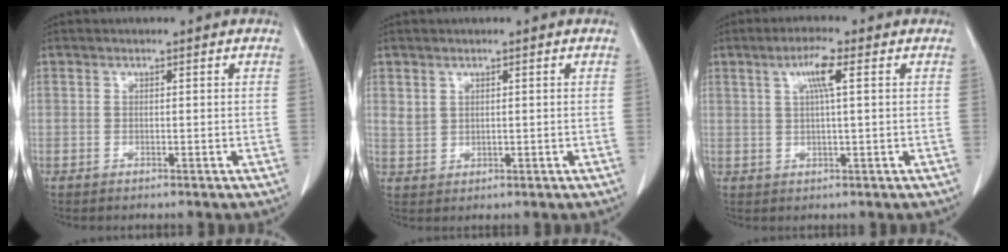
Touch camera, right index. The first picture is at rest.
{"total": 1.9, "force": [0.9, 1.5, 0.7], "torque": [-0.016, 0.004, 0.024]}
{"total": 4.3, "force": [1.5, 0.0, 4.1], "torque": [-0.077, 0.006, 0.026]}